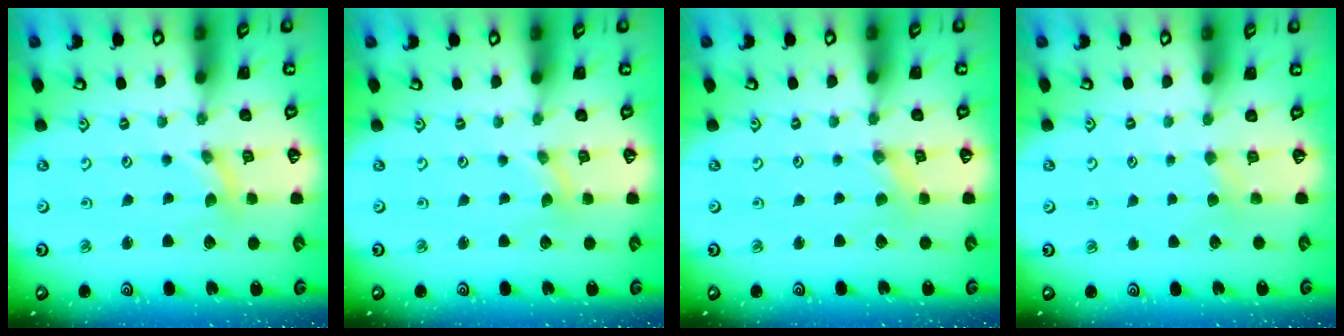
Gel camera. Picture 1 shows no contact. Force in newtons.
{"total": 0.0}
{"total": 0.7, "press": 0.6, "slide": 0.1}
{"total": 2.4, "press": 2.3, "slide": 0.5}